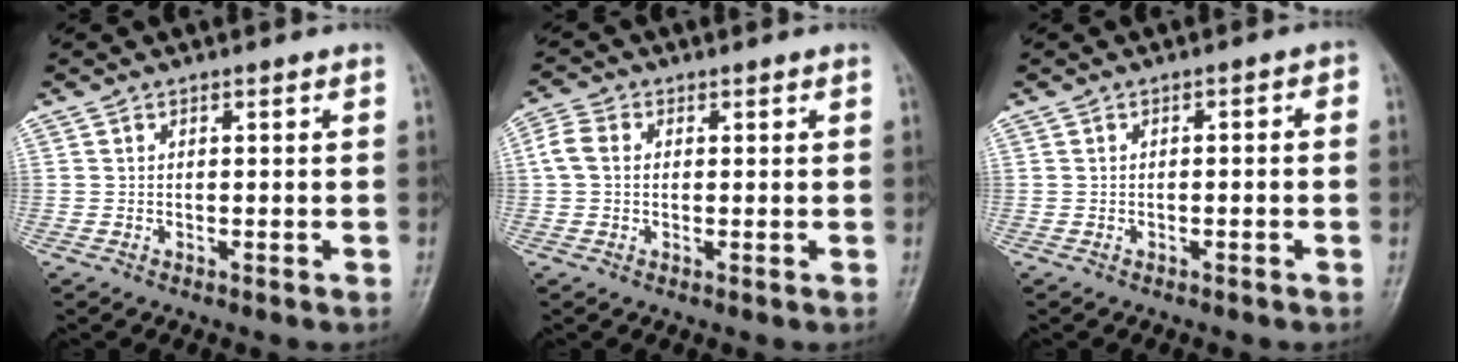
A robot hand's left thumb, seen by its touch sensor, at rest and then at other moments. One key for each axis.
{"total": 4.0, "fx": 0.6, "fy": 3.1, "fz": 2.5, "tx": -0.055, "ty": 0.012, "tz": 0.006}
{"total": 1.8, "fx": -0.4, "fy": 0.7, "fz": 1.6, "tx": -0.025, "ty": 0.019, "tz": -0.005}